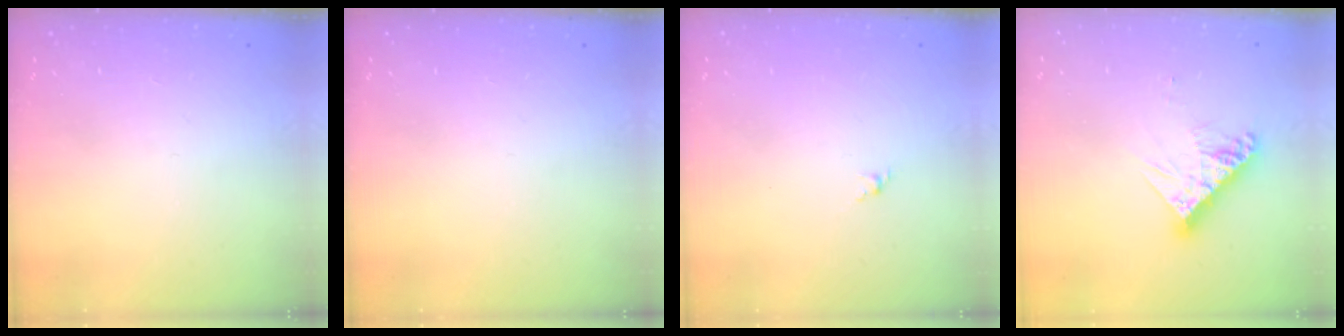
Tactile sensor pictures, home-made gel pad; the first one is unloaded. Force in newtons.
{"total": 0.0}
{"total": 1.6, "press": 1.5, "slide": 0.6}
{"total": 10.7, "press": 10.6, "slide": 1.0}